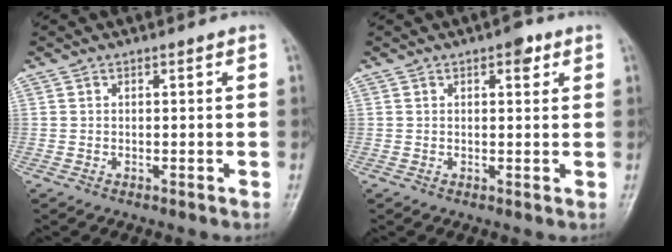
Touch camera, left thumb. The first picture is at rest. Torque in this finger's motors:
{"motor_torque": [1.59, 0.69, 0.48, 0.03, 0.00]}